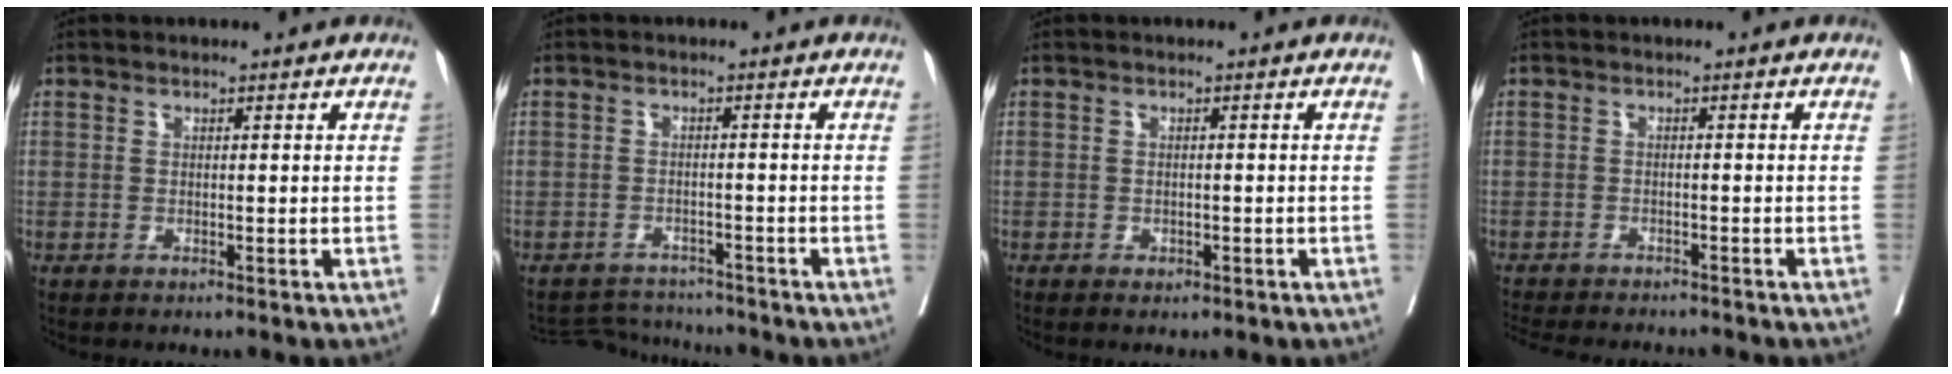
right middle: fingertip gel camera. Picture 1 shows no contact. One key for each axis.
{"total": 4.1, "fx": -4.0, "fy": 0.4, "fz": -1.0, "tx": 0.010, "ty": 0.003, "tz": -0.063}
{"total": 1.3, "fx": -0.7, "fy": 0.9, "fz": 0.8, "tx": -0.016, "ty": 0.000, "tz": -0.003}
{"total": 10.8, "fx": -9.8, "fy": 1.9, "fz": 4.0, "tx": -0.070, "ty": -0.013, "tz": -0.132}